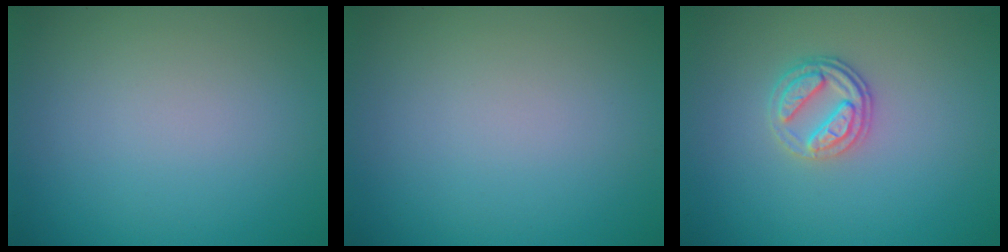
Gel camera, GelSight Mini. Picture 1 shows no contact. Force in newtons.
{"total": 0.0}
{"total": 2.7, "press": 2.4, "slide": 1.1}